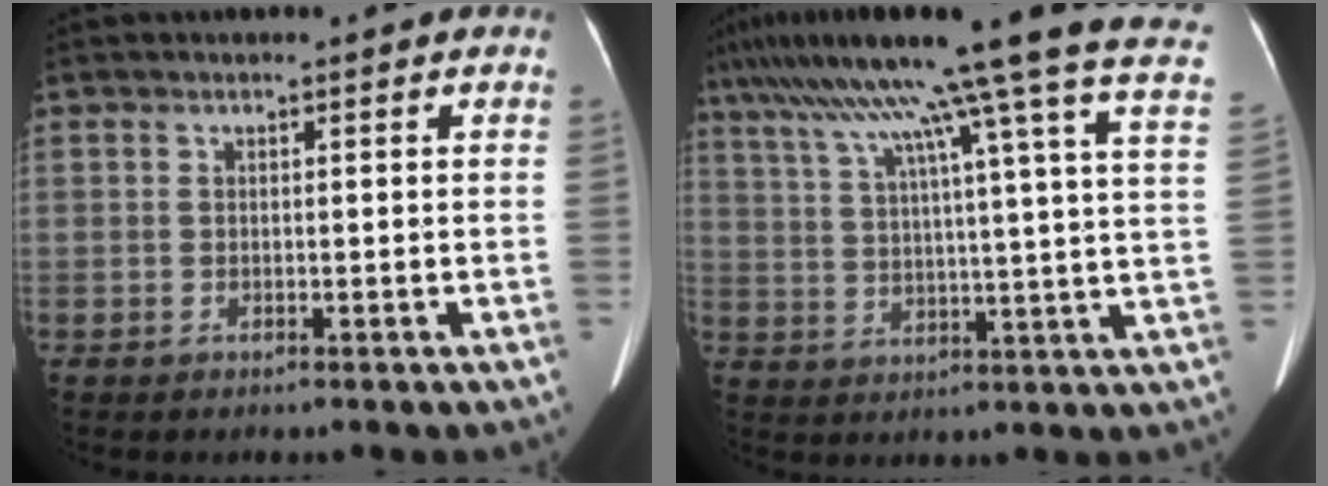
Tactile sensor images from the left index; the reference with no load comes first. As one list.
[{"total": 27.1, "force": [21.2, -0.7, 16.8], "torque": [-0.252, -0.015, 0.280]}]